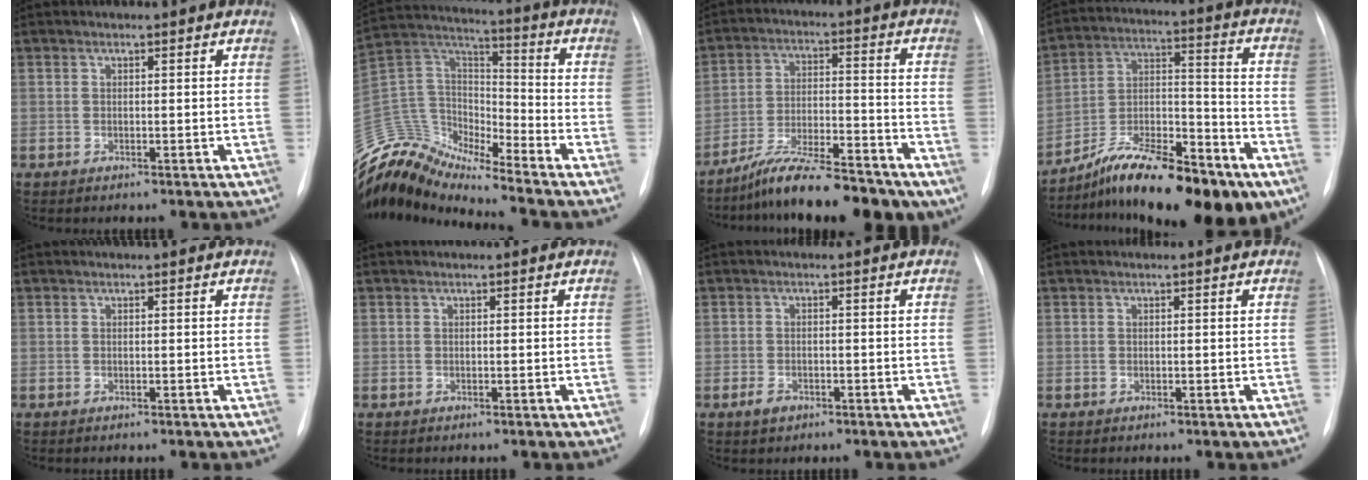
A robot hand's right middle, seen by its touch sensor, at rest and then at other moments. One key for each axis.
{"total": 12.9, "fx": -12.6, "fy": 1.6, "fz": 2.2, "tx": -0.048, "ty": 0.074, "tz": -0.247}
{"total": 14.4, "fx": -11.3, "fy": 3.1, "fz": 8.5, "tx": -0.134, "ty": 0.006, "tz": -0.189}
{"total": 19.7, "fx": -13.5, "fy": 5.0, "fz": 13.4, "tx": -0.185, "ty": 0.023, "tz": -0.219}
{"total": 0.0}
{"total": 0.0}
{"total": 2.1, "fx": -1.2, "fy": 1.2, "fz": 1.1, "tx": -0.021, "ty": 0.002, "tz": -0.015}
{"total": 0.0}